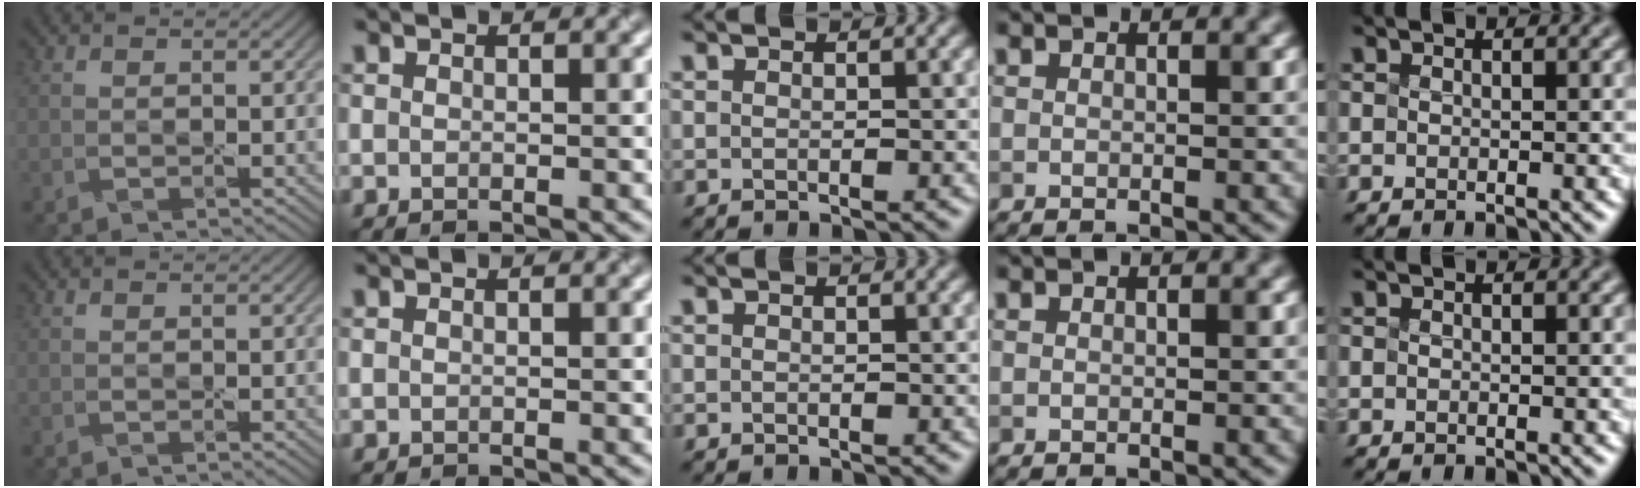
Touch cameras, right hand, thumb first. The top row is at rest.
{}